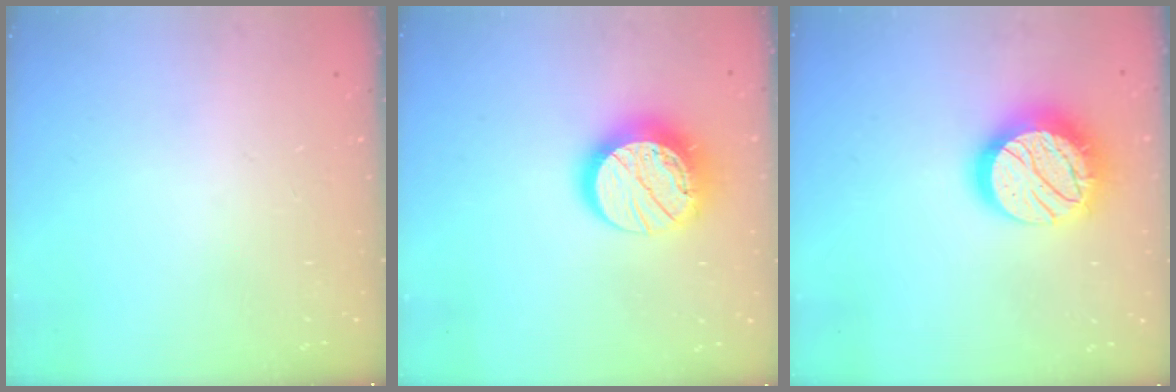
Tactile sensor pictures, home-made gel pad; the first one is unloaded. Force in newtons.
{"total": 15.3, "press": 15.2, "slide": 1.2}
{"total": 17.6, "press": 17.6, "slide": 1.0}